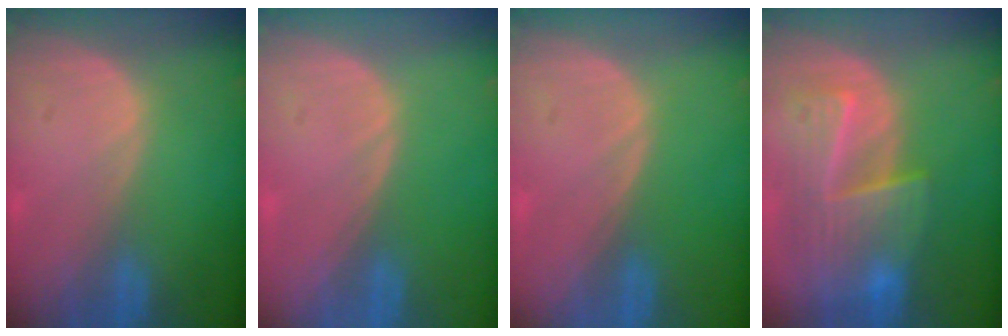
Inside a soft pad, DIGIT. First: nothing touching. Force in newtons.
{"total": 0.0}
{"total": 0.0}
{"total": 9.5, "press": 8.4, "slide": 4.4}